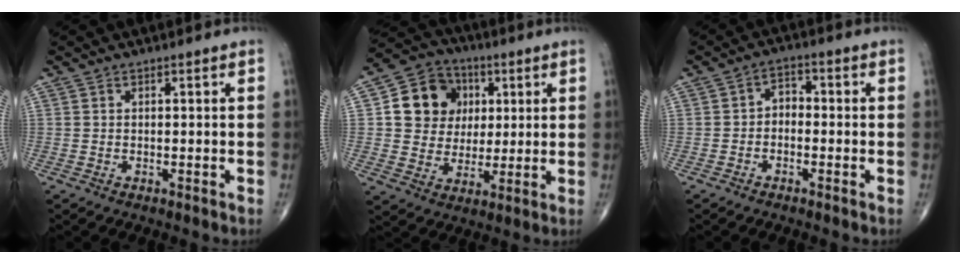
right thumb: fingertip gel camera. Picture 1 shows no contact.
{"total": 13.1, "force": [3.1, 11.5, 5.4], "torque": [-0.054, 0.002, 0.052]}
{"total": 3.2, "force": [-0.9, 2.3, 2.0], "torque": [-0.014, 0.022, -0.029]}